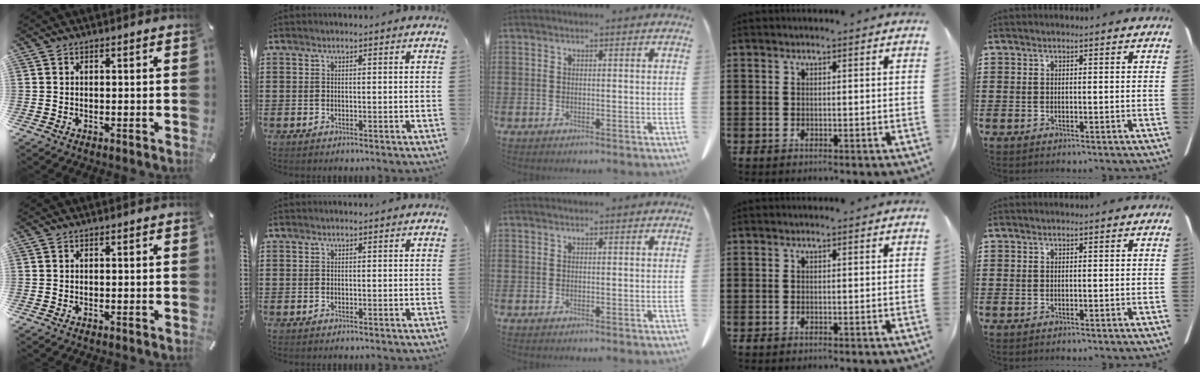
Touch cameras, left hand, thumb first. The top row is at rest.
{}